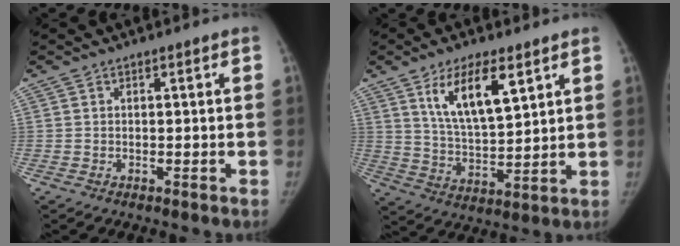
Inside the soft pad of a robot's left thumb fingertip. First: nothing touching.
{"total": 12.4, "force": [6.2, 4.8, 9.6], "torque": [-0.153, -0.032, 0.122]}